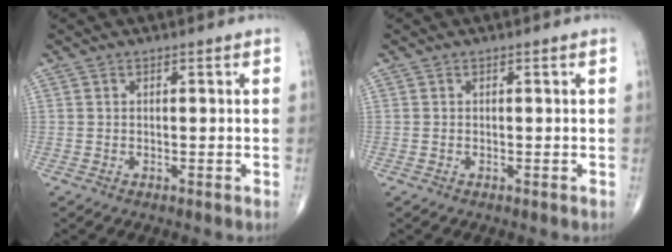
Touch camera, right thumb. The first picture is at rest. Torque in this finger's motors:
{"motor_torque": [-0.21, -0.10, -0.39, 0.04, -0.05]}